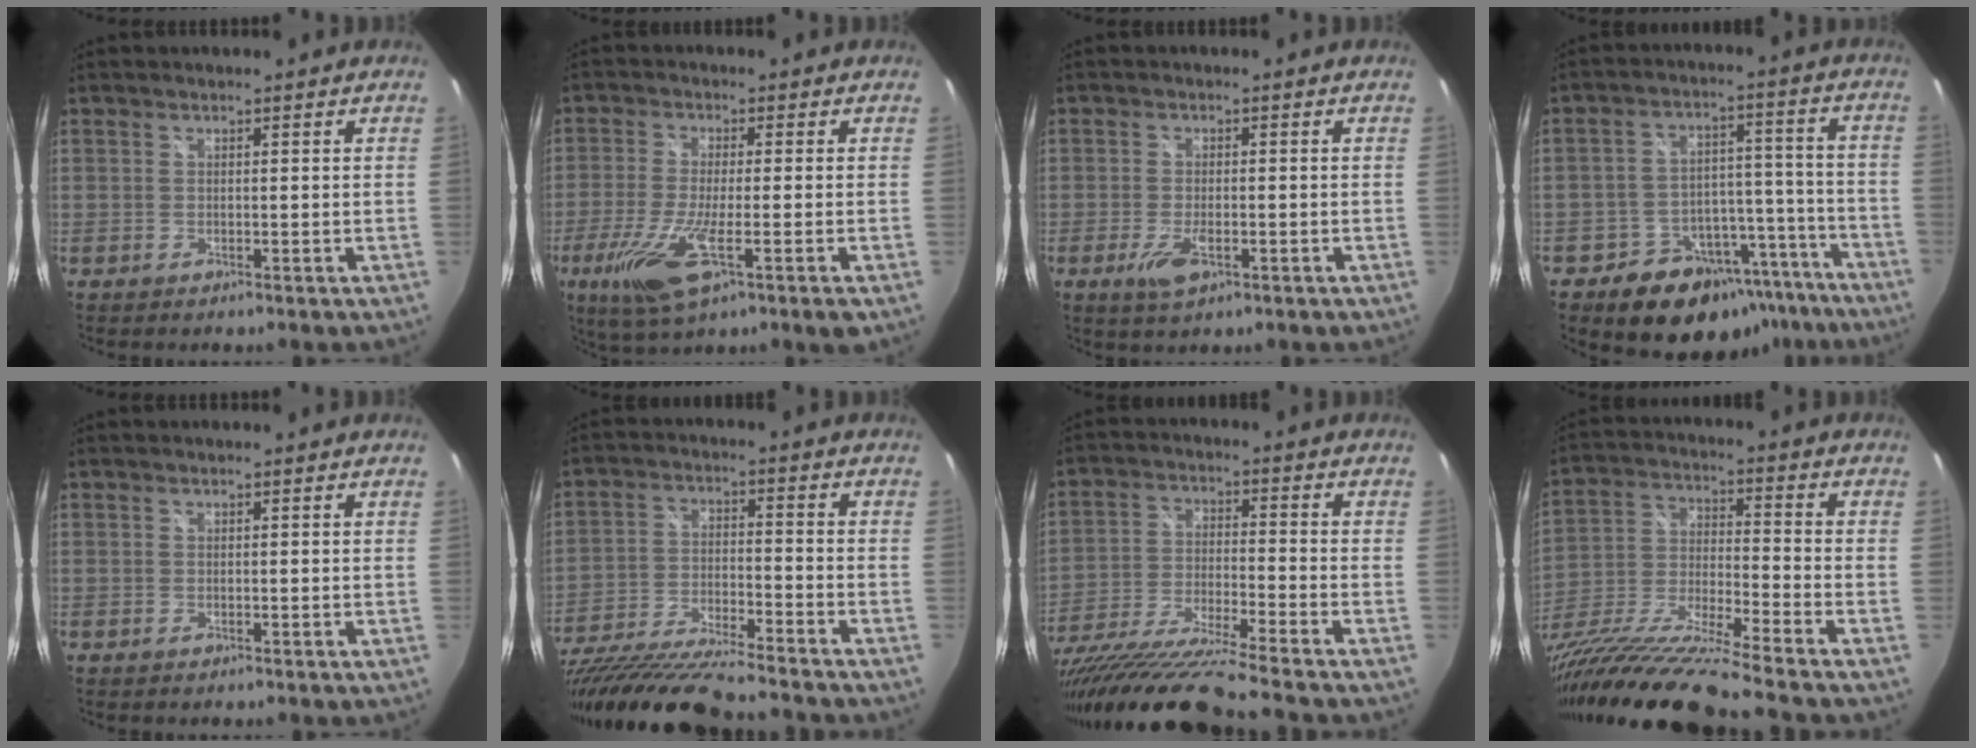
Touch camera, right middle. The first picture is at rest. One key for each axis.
{"total": 12.1, "fx": -4.9, "fy": 2.2, "fz": 10.8, "tx": -0.231, "ty": -0.039, "tz": -0.092}
{"total": 4.7, "fx": -2.1, "fy": 1.9, "fz": 3.7, "tx": -0.081, "ty": -0.011, "tz": -0.037}
{"total": 17.1, "fx": -12.2, "fy": 10.5, "fz": 5.7, "tx": -0.101, "ty": 0.057, "tz": -0.146}
{"total": 0.0}
{"total": 20.6, "fx": -17.8, "fy": 1.8, "fz": 10.2, "tx": -0.210, "ty": -0.052, "tz": -0.310}
{"total": 18.5, "fx": -15.7, "fy": -1.1, "fz": 9.8, "tx": -0.192, "ty": -0.058, "tz": -0.285}
{"total": 19.5, "fx": -16.0, "fy": -1.5, "fz": 11.1, "tx": -0.197, "ty": -0.055, "tz": -0.293}